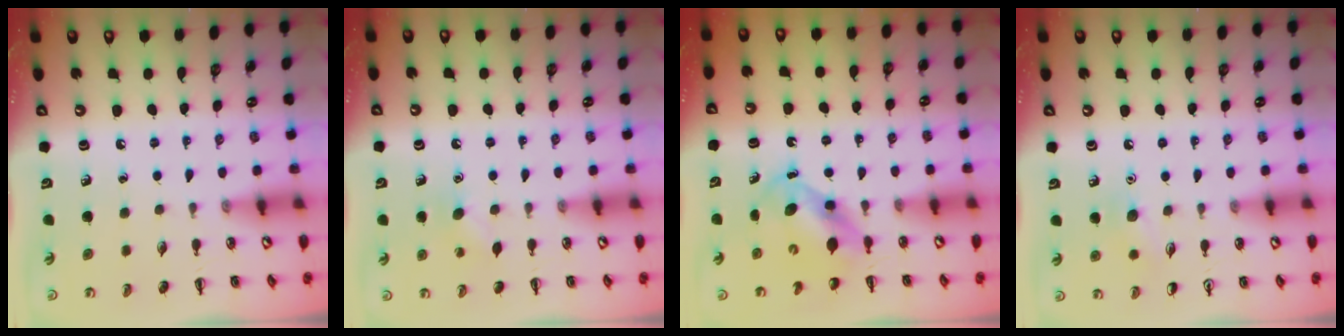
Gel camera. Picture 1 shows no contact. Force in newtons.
{"total": 5.1, "press": 4.9, "slide": 1.5}
{"total": 6.0, "press": 5.9, "slide": 0.7}
{"total": 6.7, "press": 6.4, "slide": 2.1}